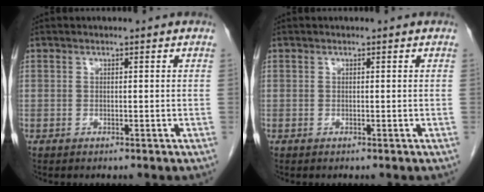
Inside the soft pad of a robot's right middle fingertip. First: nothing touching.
{"total": 0.0}